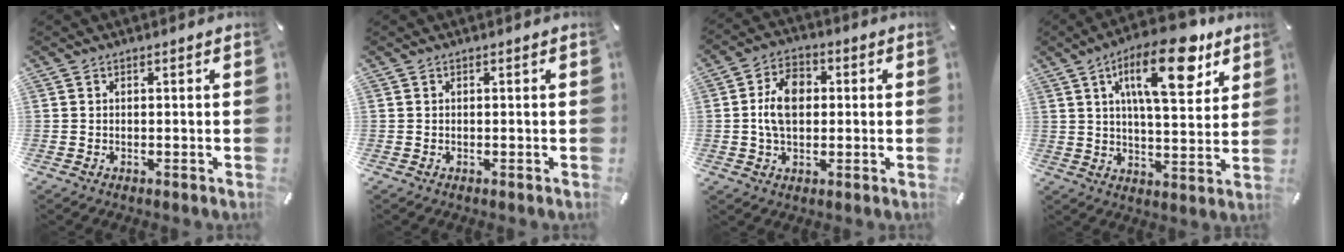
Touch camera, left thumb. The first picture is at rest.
{"total": 0.0}
{"total": 9.0, "force": [0.5, 6.3, 6.5], "torque": [-0.125, 0.007, 0.005]}
{"total": 19.2, "force": [9.3, 7.9, 14.8], "torque": [-0.224, -0.025, 0.144]}